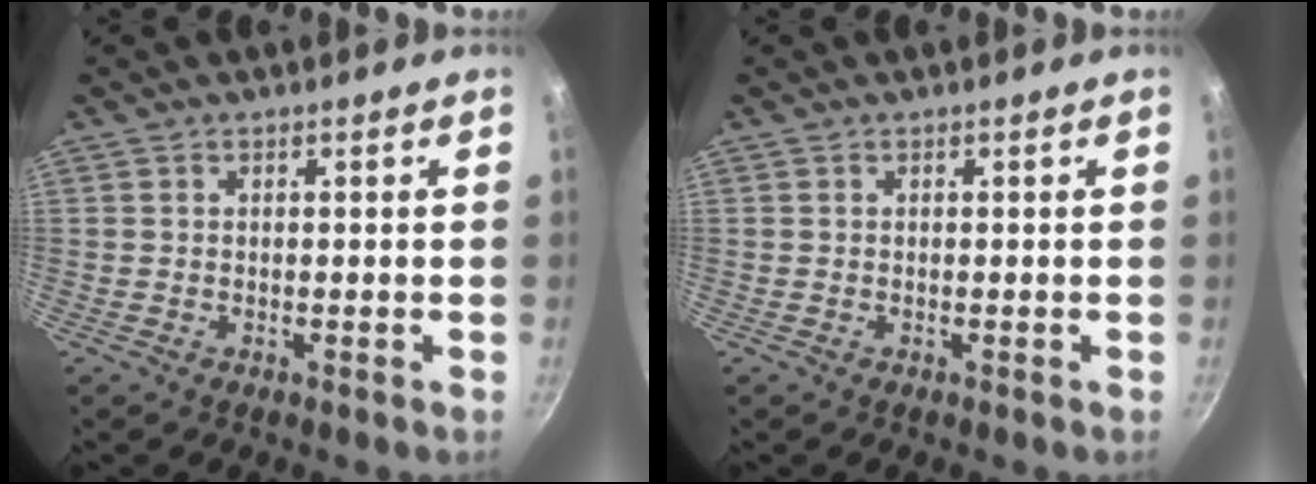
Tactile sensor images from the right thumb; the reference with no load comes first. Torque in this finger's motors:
{"motor_torque": [-0.13, 0.12, -0.22, 0.27, 0.00]}